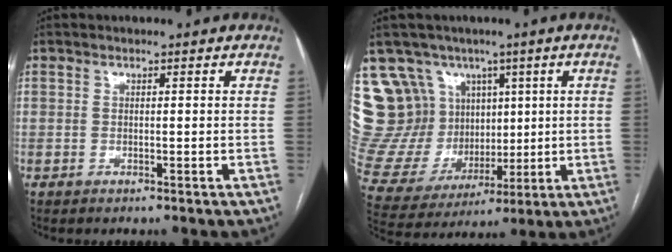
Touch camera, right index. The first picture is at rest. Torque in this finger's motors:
{"motor_torque": [-0.27, 0.57, 0.05, -0.01]}